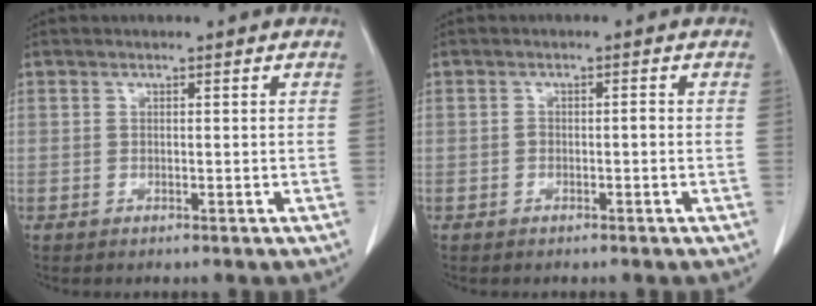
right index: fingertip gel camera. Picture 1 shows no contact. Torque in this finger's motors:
{"motor_torque": [0.09, -0.05, 0.01, 0.02]}